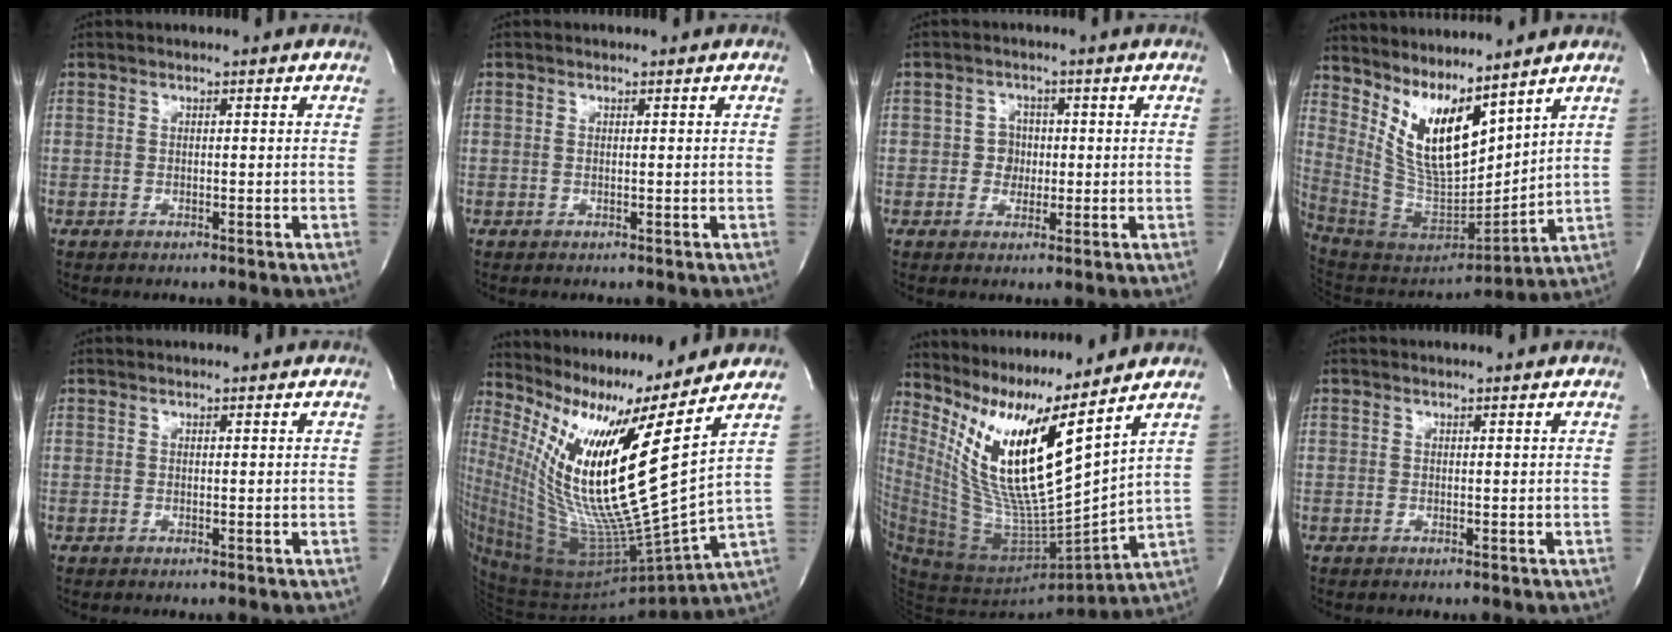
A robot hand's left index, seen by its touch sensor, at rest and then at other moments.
{"total": 0.0}
{"total": 2.8, "force": [-0.1, 2.6, 0.9], "torque": [-0.008, 0.007, -0.002]}
{"total": 13.2, "force": [8.6, 3.5, 9.4], "torque": [-0.187, -0.015, 0.181]}
{"total": 1.2, "force": [1.2, 0.0, 0.1], "torque": [-0.006, 0.013, 0.021]}
{"total": 22.6, "force": [9.8, -0.4, 20.4], "torque": [-0.384, -0.031, 0.169]}
{"total": 18.9, "force": [10.5, 1.5, 15.7], "torque": [-0.312, -0.026, 0.195]}
{"total": 0.9, "force": [0.9, -0.2, 0.0], "torque": [-0.008, -0.003, 0.014]}